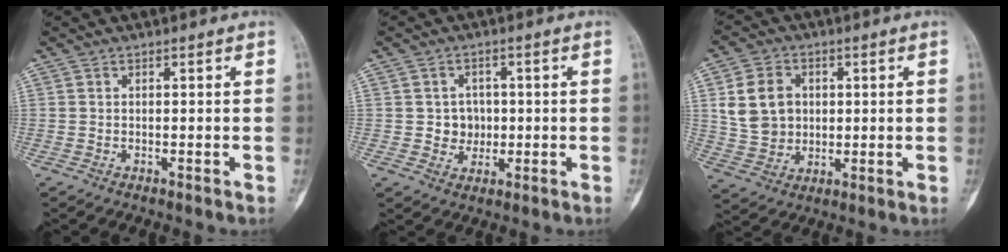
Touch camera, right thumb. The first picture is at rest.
{"total": 4.5, "force": [0.0, 4.2, 1.6], "torque": [0.003, 0.007, 0.000]}
{"total": 10.7, "force": [1.8, 9.0, 5.4], "torque": [-0.071, 0.004, 0.036]}